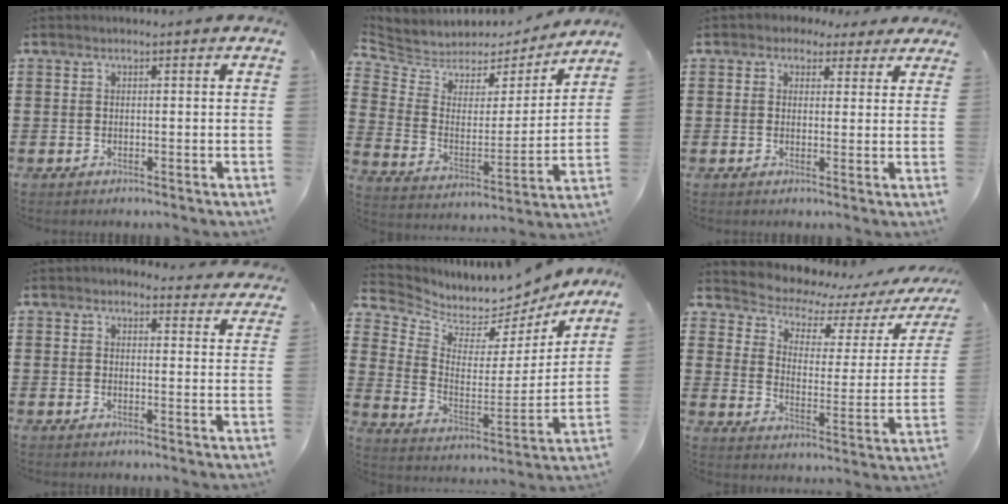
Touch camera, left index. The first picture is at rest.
{"total": 4.9, "force": [4.3, 2.3, -0.1], "torque": [-0.038, -0.040, 0.069]}
{"total": 2.5, "force": [1.7, 1.7, 0.7], "torque": [-0.024, 0.008, 0.031]}
{"total": 3.0, "force": [2.9, 0.5, 0.6], "torque": [-0.014, -0.014, 0.051]}
{"total": 5.1, "force": [4.7, 1.9, -0.2], "torque": [-0.028, -0.053, 0.076]}
{"total": 4.5, "force": [4.2, 1.3, 0.8], "torque": [-0.049, -0.039, 0.067]}